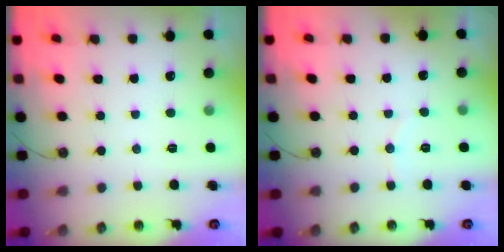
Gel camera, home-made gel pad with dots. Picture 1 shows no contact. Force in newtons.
{"total": 2.6, "press": 2.6, "slide": 0.3}